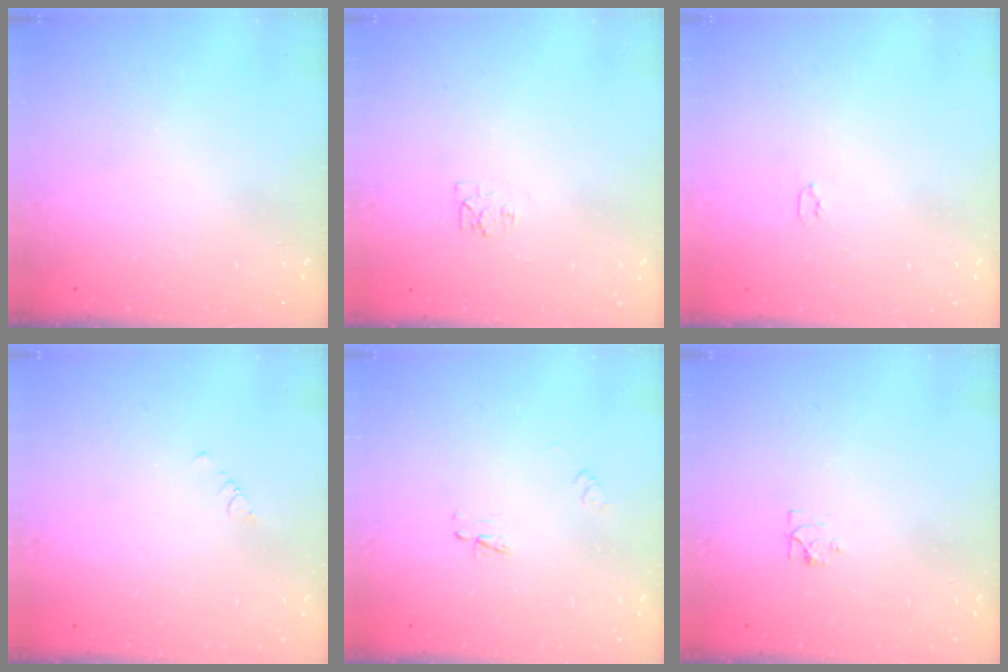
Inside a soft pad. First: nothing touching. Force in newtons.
{"total": 4.6, "press": 4.5, "slide": 0.5}
{"total": 2.0, "press": 2.0, "slide": 0.3}
{"total": 0.7, "press": 0.6, "slide": 0.2}
{"total": 2.3, "press": 2.2, "slide": 0.2}
{"total": 4.6, "press": 4.6, "slide": 0.7}